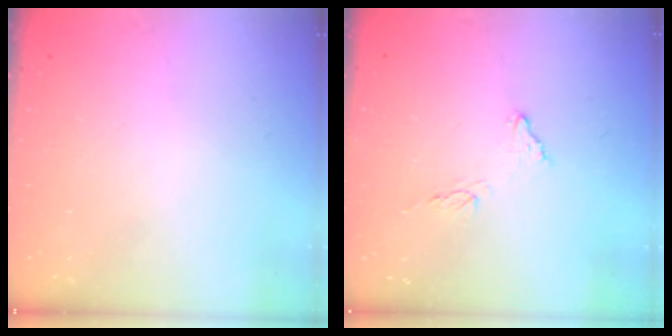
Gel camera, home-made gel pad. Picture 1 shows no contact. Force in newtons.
{"total": 9.6, "press": 9.5, "slide": 0.6}